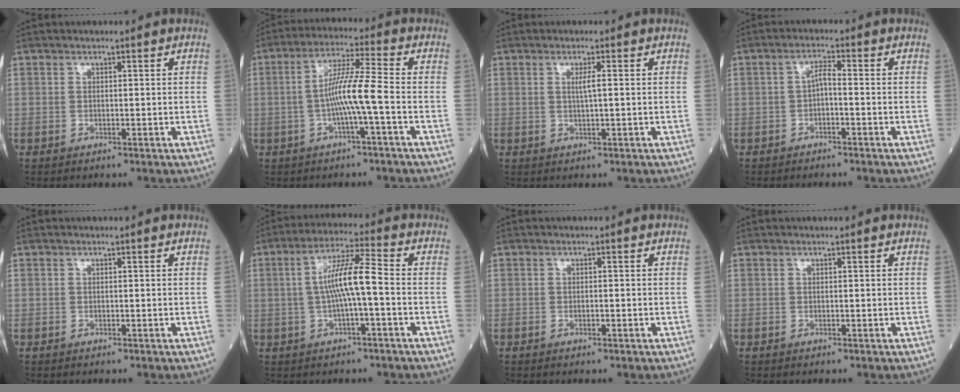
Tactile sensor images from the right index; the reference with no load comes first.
{"total": 7.7, "force": [-1.7, -0.6, 7.4], "torque": [-0.141, 0.010, -0.033]}
{"total": 1.7, "force": [0.3, -0.2, 1.7], "torque": [-0.033, 0.000, 0.005]}
{"total": 2.2, "force": [-0.7, 0.5, 2.0], "torque": [-0.035, 0.006, -0.015]}
{"total": 0.0}
{"total": 7.7, "force": [-0.6, 0.4, 7.7], "torque": [-0.145, 0.016, -0.014]}
{"total": 0.9, "force": [-0.3, 0.1, 0.8], "torque": [-0.016, -0.001, -0.004]}
{"total": 0.0}